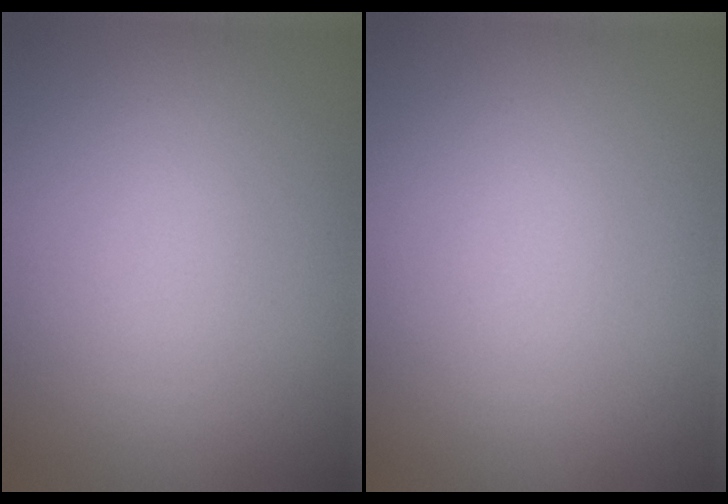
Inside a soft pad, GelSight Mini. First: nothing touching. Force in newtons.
{"total": 0.0}